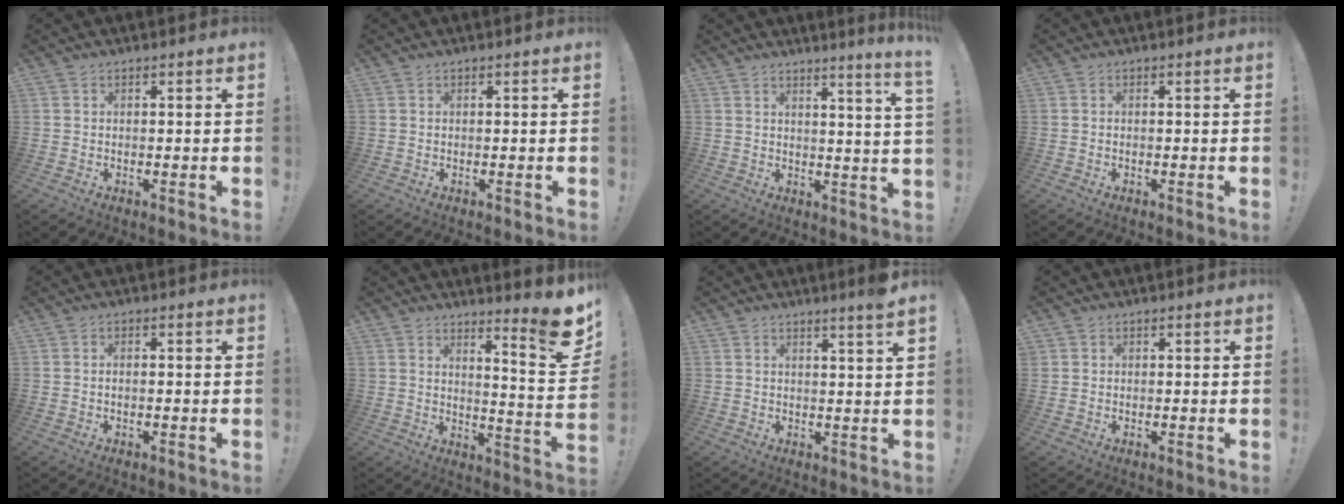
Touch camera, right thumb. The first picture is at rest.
{"total": 0.0}
{"total": 5.4, "force": [3.3, -1.5, 4.0], "torque": [-0.050, -0.031, 0.047]}
{"total": 0.0}
{"total": 1.0, "force": [-0.6, 0.1, 0.8], "torque": [-0.014, 0.001, -0.009]}
{"total": 9.9, "force": [6.9, 0.2, 7.1], "torque": [-0.084, -0.065, 0.106]}
{"total": 4.2, "force": [3.0, -0.9, 2.7], "torque": [-0.036, -0.024, 0.046]}
{"total": 0.7, "force": [0.3, 0.6, 0.0], "torque": [-0.005, 0.003, 0.008]}